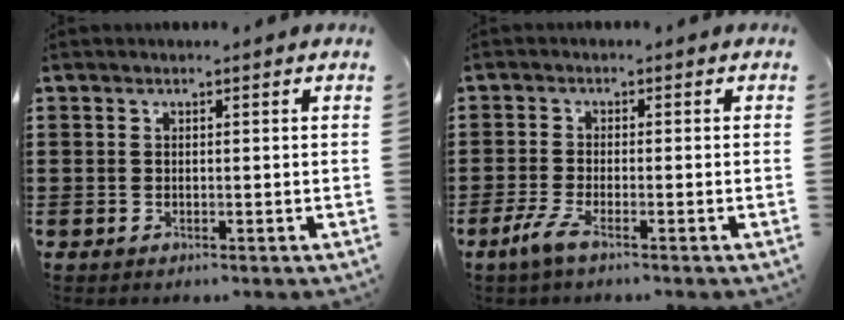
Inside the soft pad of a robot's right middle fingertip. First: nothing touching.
{"total": 3.4, "force": [-2.0, 0.5, 2.8], "torque": [-0.073, -0.011, -0.043]}